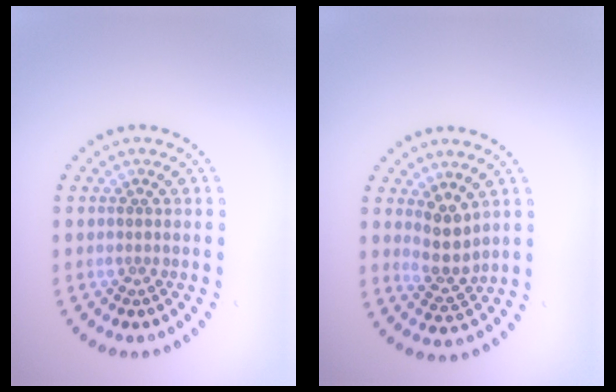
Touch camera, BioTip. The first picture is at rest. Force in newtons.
{"total": 2.8, "press": 2.3, "slide": 1.6}